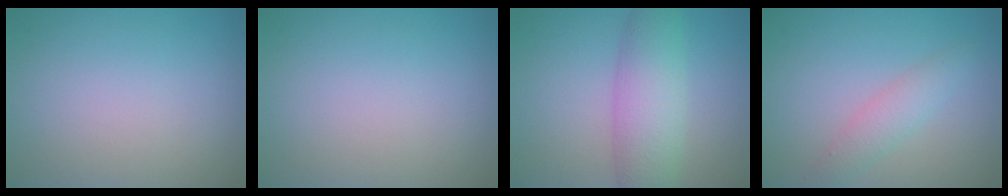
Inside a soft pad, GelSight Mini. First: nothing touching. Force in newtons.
{"total": 0.0}
{"total": 5.5, "press": 5.5, "slide": 0.1}
{"total": 2.3, "press": 2.3, "slide": 0.1}